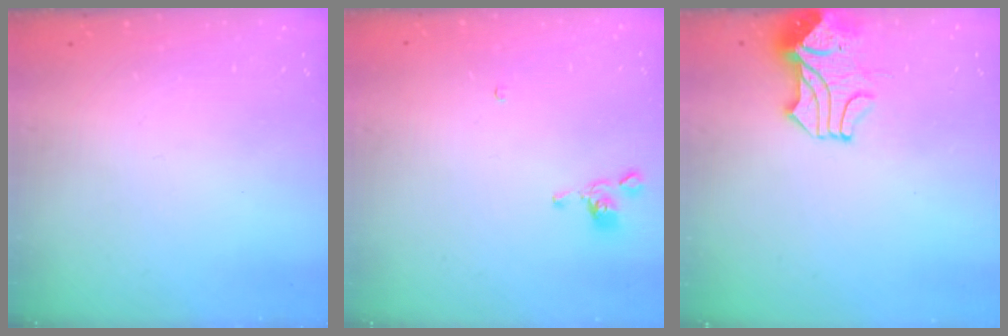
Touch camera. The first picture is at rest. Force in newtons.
{"total": 1.1, "press": 1.1, "slide": 0.3}
{"total": 2.5, "press": 2.2, "slide": 1.2}